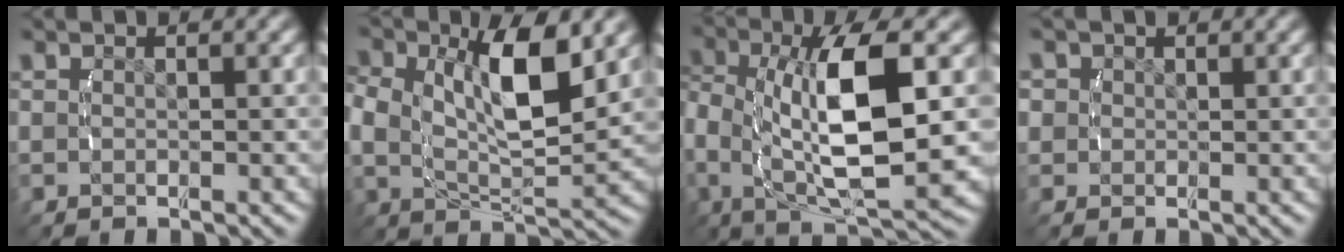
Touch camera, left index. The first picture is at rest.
{"total": 7.7, "force": [1.9, 3.8, 6.4], "torque": [-0.129, -0.024, 0.044]}
{"total": 9.9, "force": [0.1, 4.2, 9.0], "torque": [-0.171, -0.013, 0.011]}
{"total": 2.6, "force": [0.8, 2.4, 0.8], "torque": [-0.027, -0.006, 0.019]}